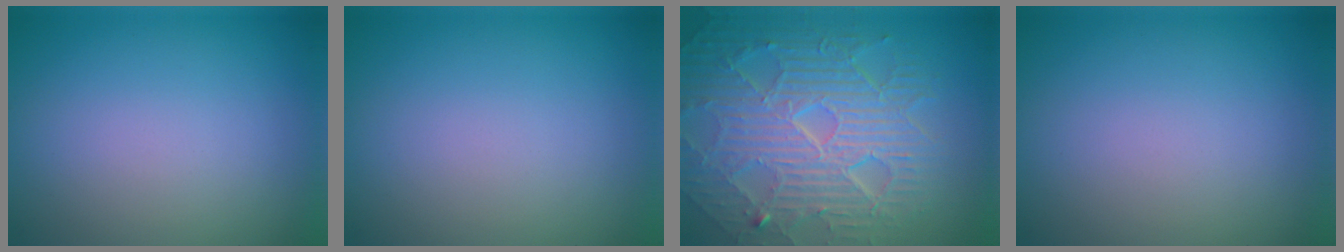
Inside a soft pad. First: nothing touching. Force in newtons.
{"total": 0.0}
{"total": 10.1, "press": 6.5, "slide": 7.7}
{"total": 0.0}